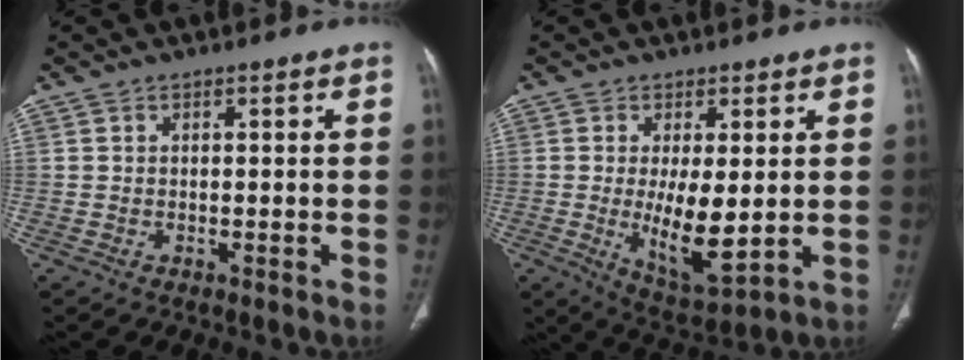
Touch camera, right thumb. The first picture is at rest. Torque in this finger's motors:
{"motor_torque": [1.52, 1.53, 0.61, -0.59, 0.26]}